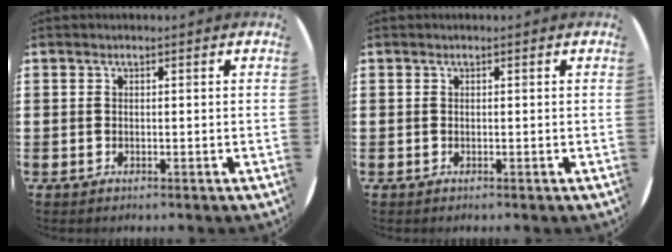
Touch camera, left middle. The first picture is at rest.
{"total": 0.0}